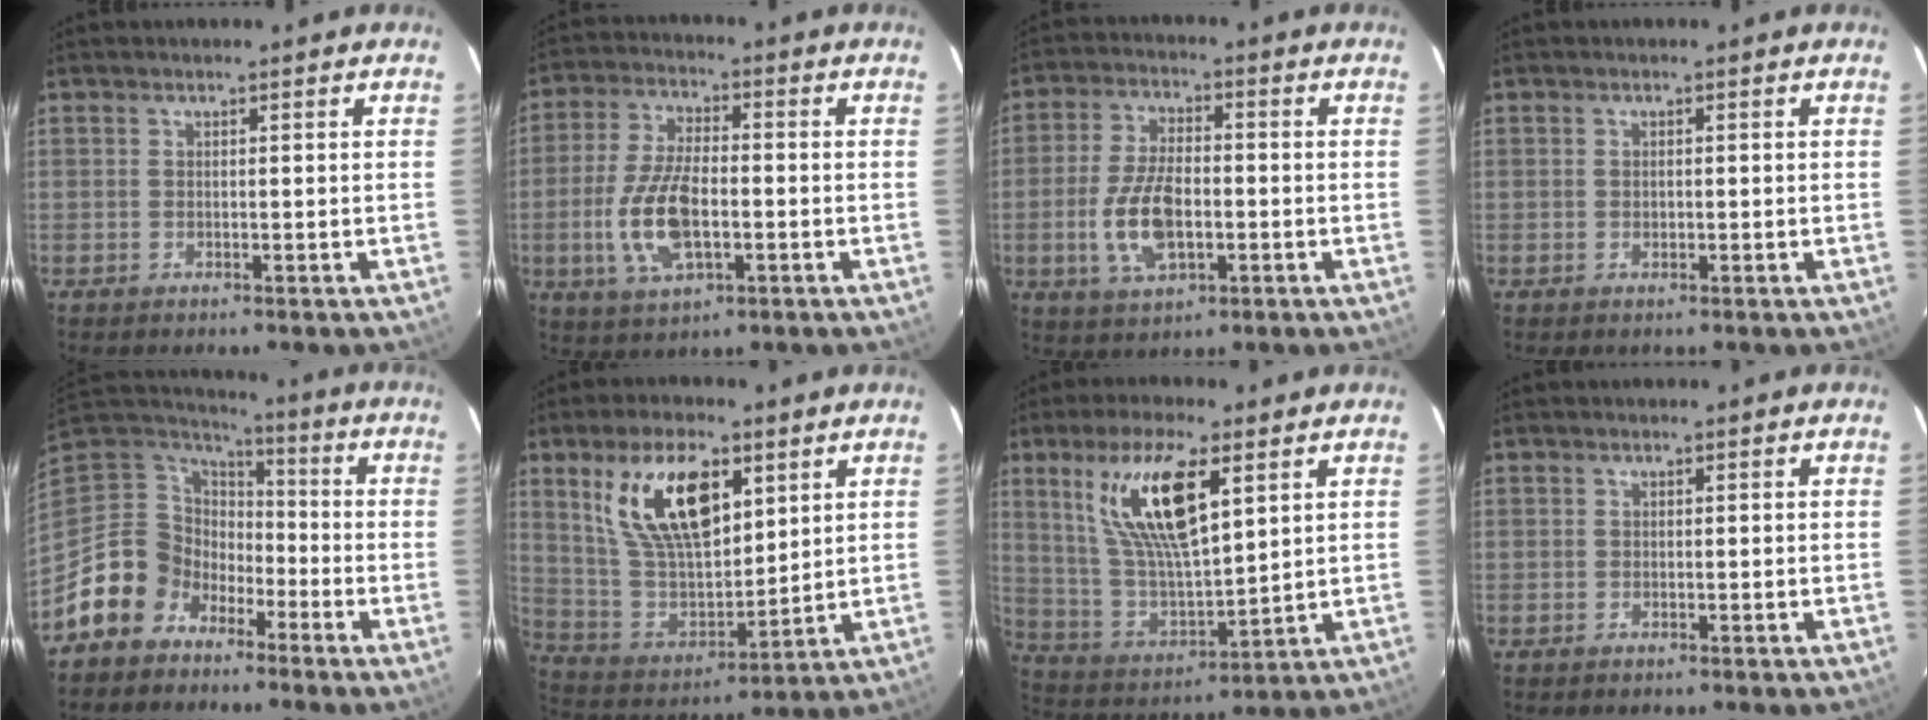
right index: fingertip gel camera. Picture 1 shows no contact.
{"total": 12.3, "force": [-2.9, 5.7, 10.5], "torque": [-0.223, -0.002, -0.050]}
{"total": 11.1, "force": [-2.6, 5.5, 9.2], "torque": [-0.192, -0.002, -0.043]}
{"total": 0.7, "force": [-0.1, 0.6, 0.3], "torque": [-0.002, 0.000, -0.001]}
{"total": 11.9, "force": [-6.8, 9.5, 2.2], "torque": [-0.068, 0.030, -0.130]}
{"total": 18.0, "force": [8.3, 8.6, 13.5], "torque": [-0.251, 0.009, 0.170]}
{"total": 16.5, "force": [7.6, 5.1, 13.7], "torque": [-0.260, 0.005, 0.157]}
{"total": 0.5, "force": [0.0, 0.5, -0.1], "torque": [0.003, 0.002, -0.002]}